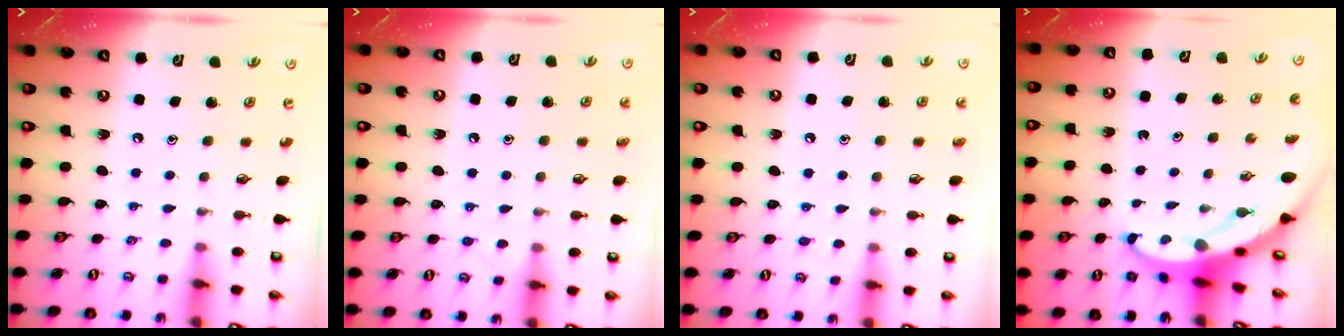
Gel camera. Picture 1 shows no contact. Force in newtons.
{"total": 4.6, "press": 4.5, "slide": 0.5}
{"total": 3.2, "press": 3.2, "slide": 0.4}
{"total": 5.7, "press": 5.7, "slide": 0.7}